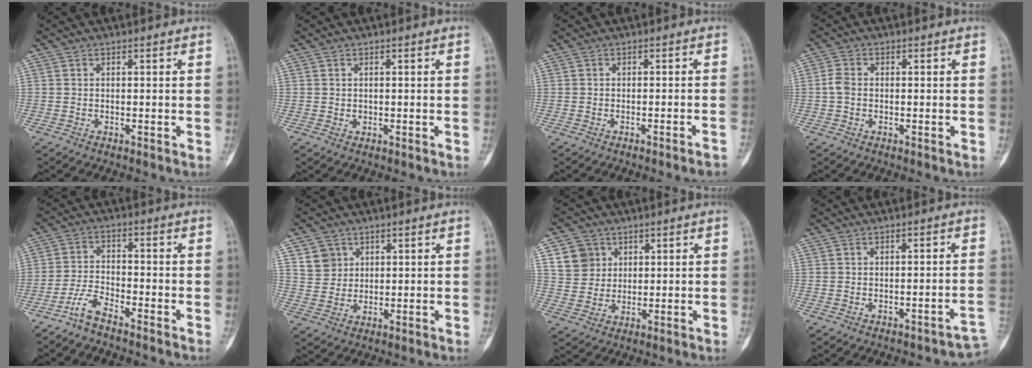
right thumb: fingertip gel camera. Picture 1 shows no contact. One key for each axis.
{"total": 0.6, "fx": 0.0, "fy": 0.5, "fz": 0.2, "tx": -0.001, "ty": 0.001, "tz": 0.002}
{"total": 3.3, "fx": -2.7, "fy": -0.2, "fz": 1.9, "tx": -0.027, "ty": 0.020, "tz": -0.026}
{"total": 2.5, "fx": -0.4, "fy": 1.7, "fz": 1.7, "tx": -0.034, "ty": 0.004, "tz": -0.015}
{"total": 4.3, "fx": -3.7, "fy": 0.9, "fz": 2.1, "tx": -0.050, "ty": 0.020, "tz": -0.078}
{"total": 5.0, "fx": 2.5, "fy": 4.2, "fz": 1.1, "tx": 0.002, "ty": -0.014, "tz": 0.050}
{"total": 6.9, "fx": 2.8, "fy": 6.0, "fz": 1.8, "tx": -0.007, "ty": -0.009, "tz": 0.056}
{"total": 4.0, "fx": -2.4, "fy": 1.5, "fz": 2.8, "tx": -0.016, "ty": 0.025, "tz": -0.025}